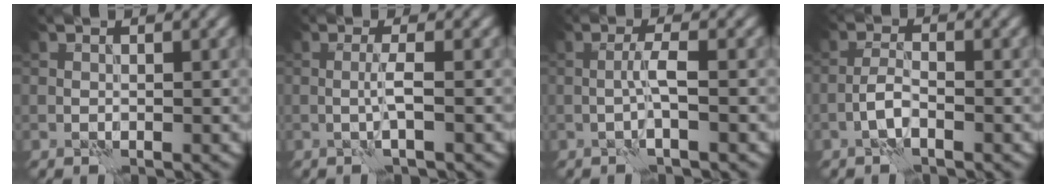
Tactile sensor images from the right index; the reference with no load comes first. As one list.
[{"total": 1.5, "force": [-0.1, 0.0, 1.5], "torque": [-0.032, 0.003, -0.004]}, {"total": 1.8, "force": [-0.3, 0.1, 1.8], "torque": [-0.036, 0.008, -0.008]}, {"total": 1.9, "force": [-1.1, 0.5, 1.4], "torque": [-0.031, 0.009, -0.026]}]